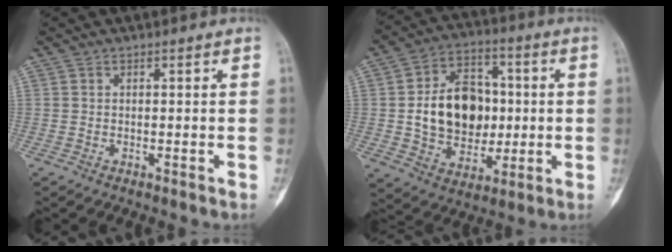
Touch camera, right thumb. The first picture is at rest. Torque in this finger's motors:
{"motor_torque": [1.74, 1.90, 0.43, -0.35, 0.12]}